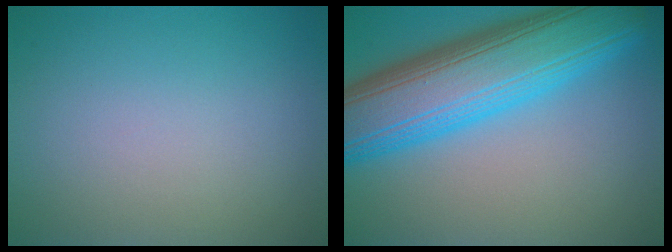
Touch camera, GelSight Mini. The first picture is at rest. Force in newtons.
{"total": 12.1, "press": 12.1, "slide": 0.3}